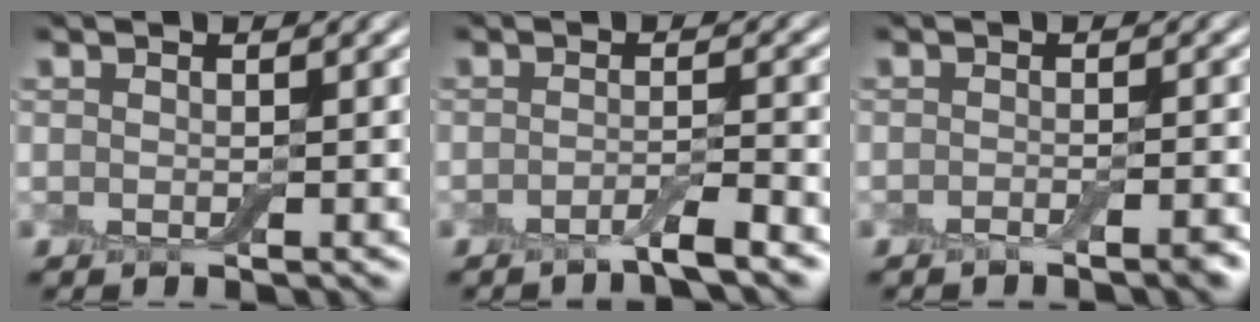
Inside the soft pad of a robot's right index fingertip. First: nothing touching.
{"total": 2.4, "force": [-1.6, 0.3, 1.8], "torque": [-0.026, 0.002, -0.036]}
{"total": 1.7, "force": [-1.3, 0.4, 1.1], "torque": [-0.010, -0.001, -0.023]}